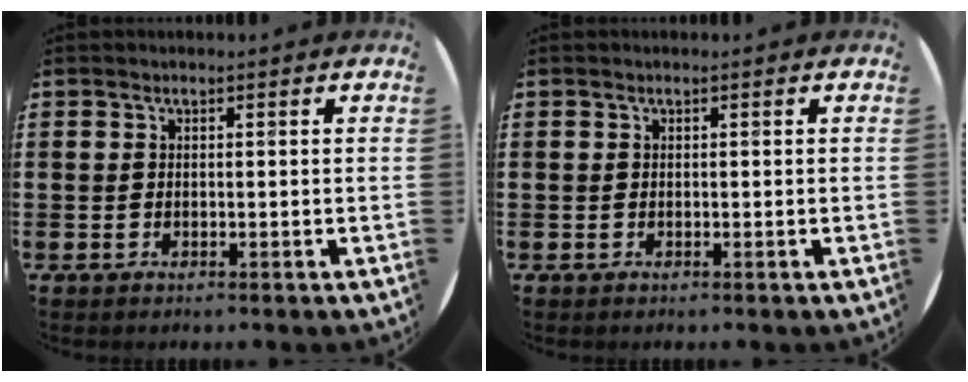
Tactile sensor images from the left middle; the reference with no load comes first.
{"total": 0.0}